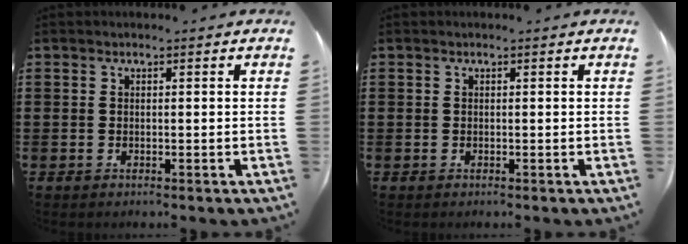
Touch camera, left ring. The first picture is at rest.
{"total": 0.0}